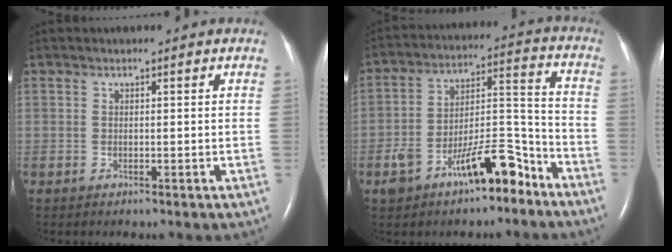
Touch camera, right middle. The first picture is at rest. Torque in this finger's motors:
{"motor_torque": [1.12, -1.02, 0.28, 0.13]}